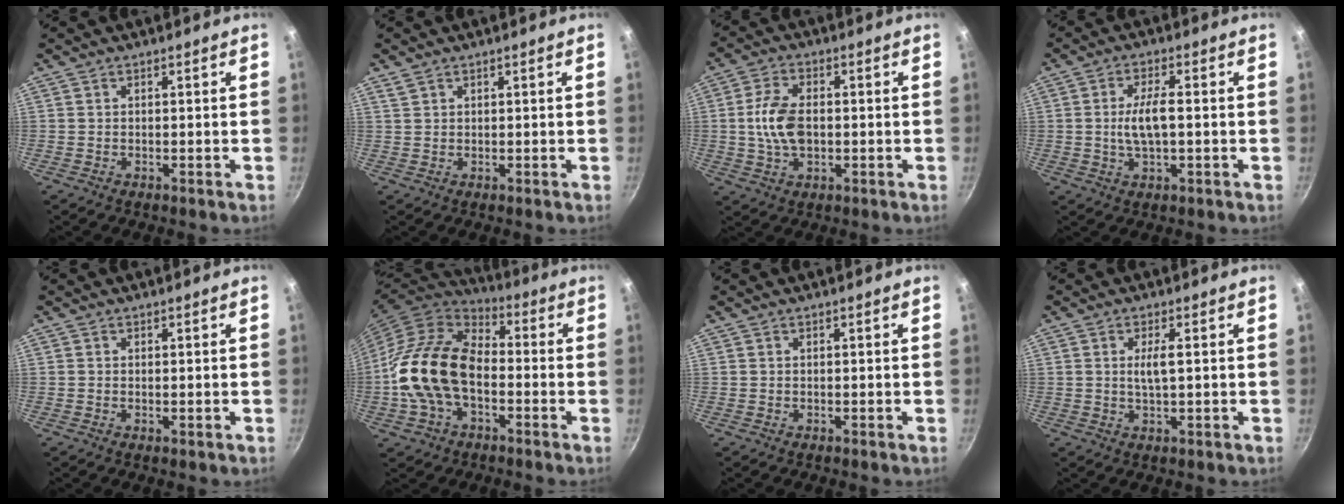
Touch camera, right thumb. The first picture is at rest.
{"total": 1.4, "force": [1.0, 0.8, 0.6], "torque": [-0.011, 0.002, 0.023]}
{"total": 8.7, "force": [-0.1, 5.3, 6.9], "torque": [-0.130, 0.012, -0.007]}
{"total": 6.4, "force": [-0.2, 2.3, 5.9], "torque": [-0.115, 0.011, -0.005]}
{"total": 0.0}
{"total": 18.4, "force": [-2.8, 12.0, 13.7], "torque": [-0.235, 0.037, -0.064]}
{"total": 0.0}
{"total": 3.3, "force": [0.5, 0.6, 3.2], "torque": [-0.066, 0.000, 0.011]}